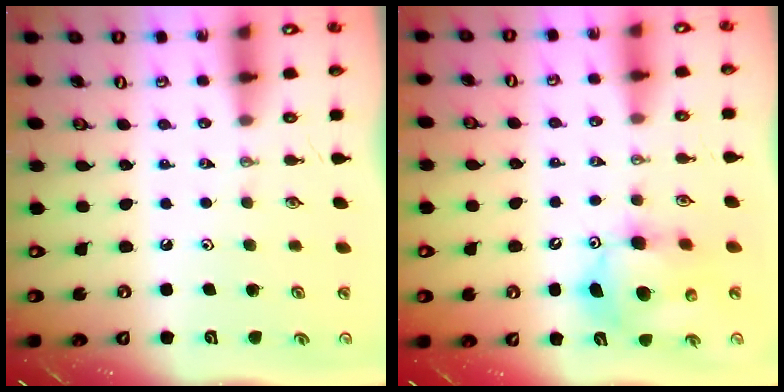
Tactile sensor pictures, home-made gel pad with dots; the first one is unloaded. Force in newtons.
{"total": 12.1, "press": 11.9, "slide": 2.2}